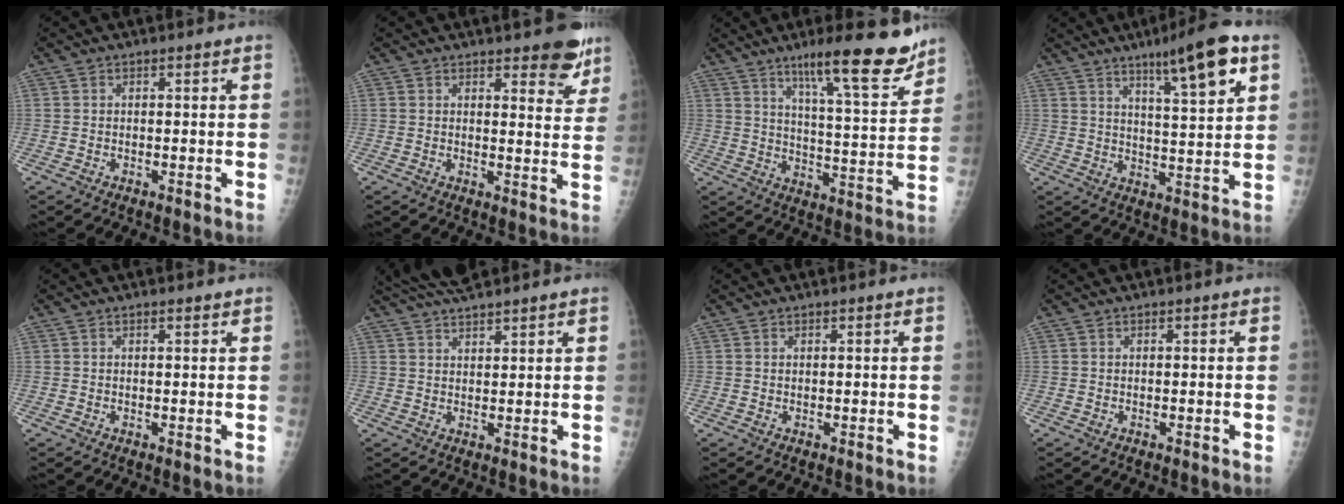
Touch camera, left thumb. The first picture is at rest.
{"total": 7.2, "force": [5.2, 2.6, 4.3], "torque": [-0.018, -0.032, 0.062]}
{"total": 16.8, "force": [11.9, 2.7, 11.6], "torque": [-0.144, -0.072, 0.183]}
{"total": 13.1, "force": [7.1, 2.0, 10.8], "torque": [-0.158, -0.029, 0.110]}
{"total": 0.9, "force": [0.7, 0.2, 0.5], "torque": [-0.007, -0.003, 0.011]}
{"total": 7.7, "force": [6.7, 1.3, 3.6], "torque": [-0.053, 0.004, 0.122]}
{"total": 0.8, "force": [0.6, 0.4, 0.4], "torque": [0.000, -0.004, 0.011]}
{"total": 0.0}